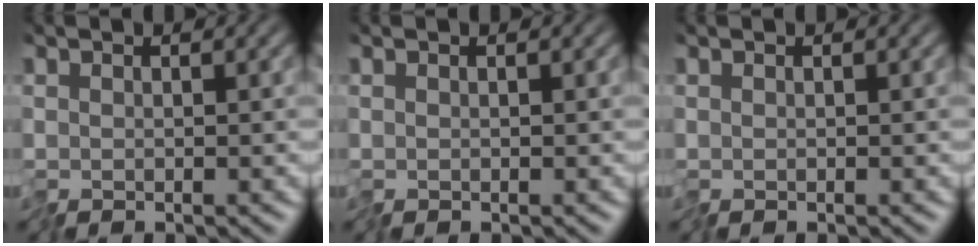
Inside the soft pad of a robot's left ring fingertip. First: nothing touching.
{"total": 0.0}
{"total": 0.0}